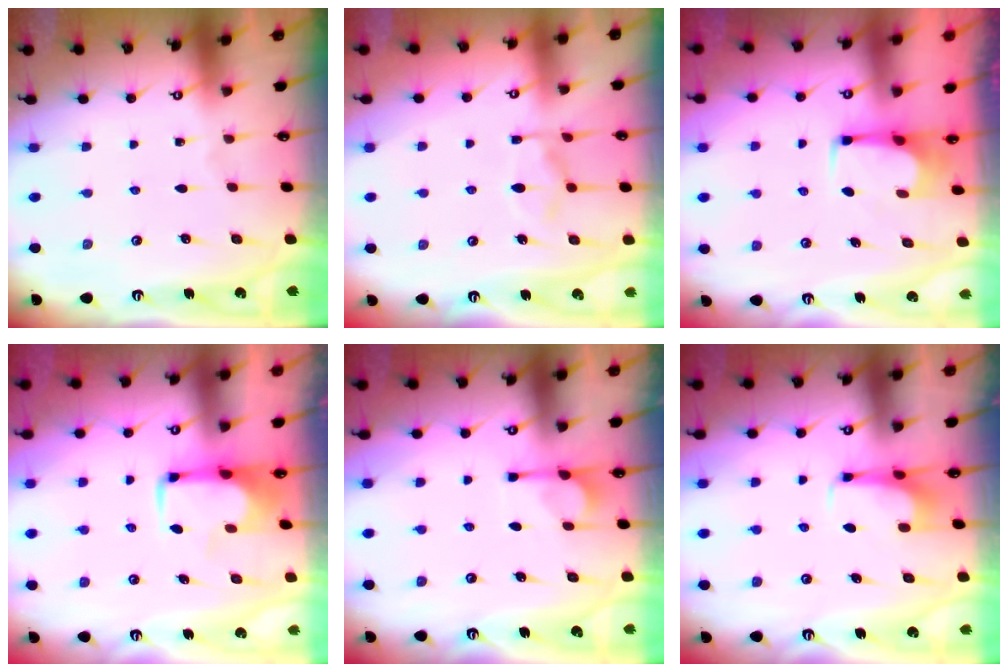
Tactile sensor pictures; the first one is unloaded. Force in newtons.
{"total": 6.1, "press": 5.9, "slide": 1.3}
{"total": 2.3, "press": 2.3, "slide": 0.4}
{"total": 1.7, "press": 1.6, "slide": 0.5}
{"total": 5.4, "press": 5.4, "slide": 0.5}
{"total": 5.0, "press": 4.9, "slide": 1.0}